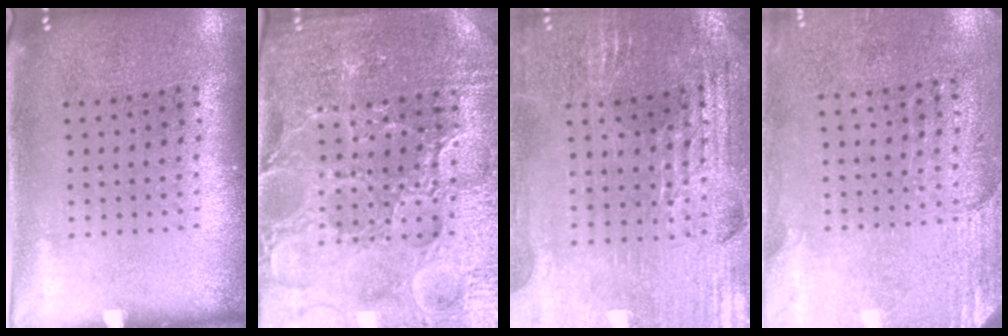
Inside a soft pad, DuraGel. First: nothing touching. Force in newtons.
{"total": 4.6, "press": 4.3, "slide": 1.6}
{"total": 2.8, "press": 2.8, "slide": 0.5}
{"total": 2.8, "press": 2.4, "slide": 1.4}